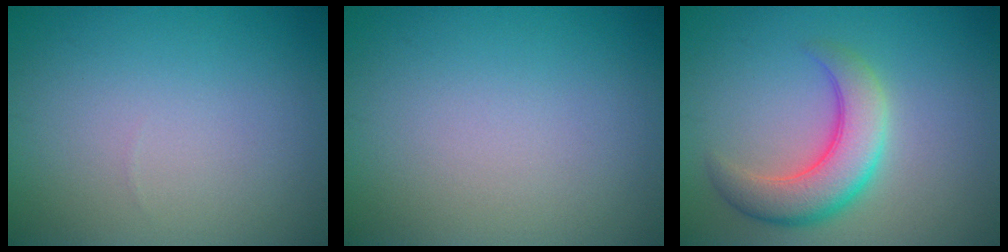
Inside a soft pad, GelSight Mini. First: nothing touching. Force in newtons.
{"total": 0.0}
{"total": 5.5, "press": 5.5, "slide": 0.3}